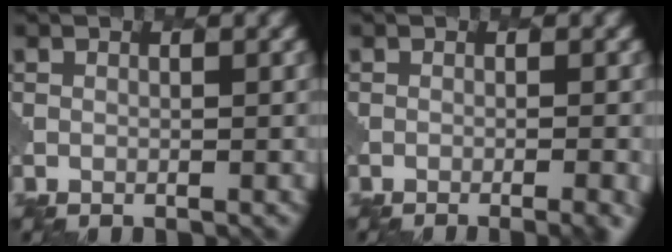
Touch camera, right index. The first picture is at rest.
{"total": 3.5, "force": [-1.5, 1.2, 2.9], "torque": [-0.016, 0.011, -0.013]}